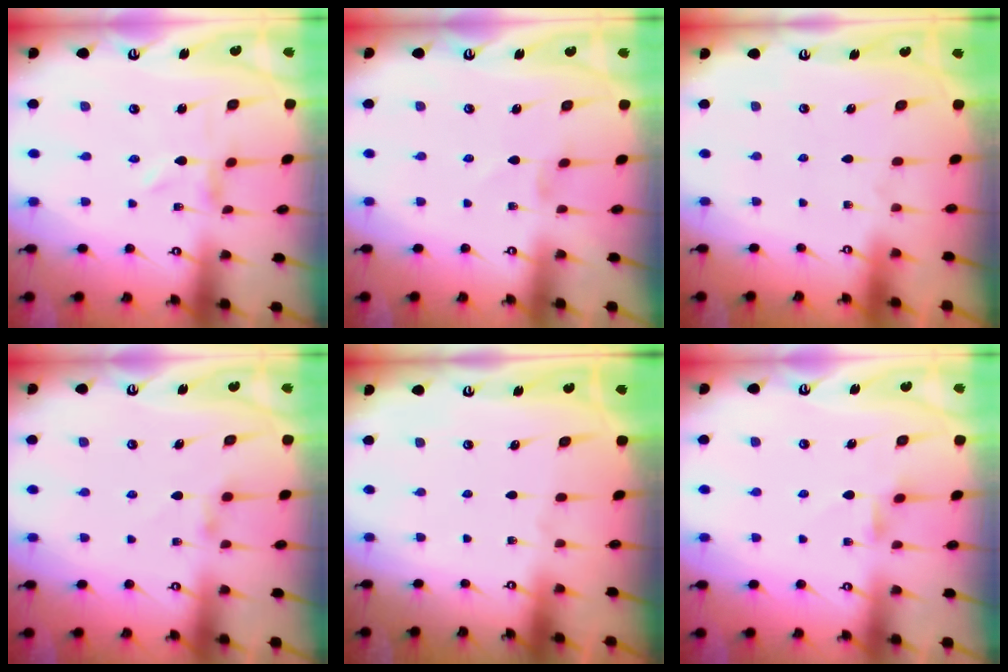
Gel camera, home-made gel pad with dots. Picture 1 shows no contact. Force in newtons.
{"total": 0.5, "press": 0.4, "slide": 0.3}
{"total": 1.8, "press": 1.8, "slide": 0.2}
{"total": 2.4, "press": 2.3, "slide": 0.5}
{"total": 0.0}
{"total": 2.5, "press": 2.5, "slide": 0.4}